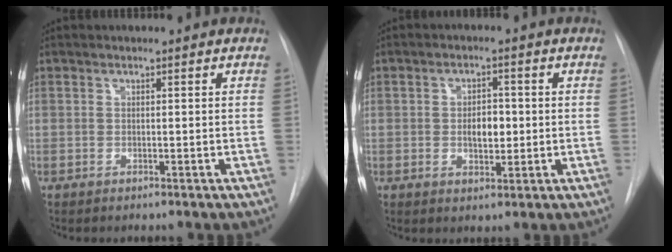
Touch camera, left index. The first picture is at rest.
{"total": 4.1, "force": [-0.1, 2.2, 3.4], "torque": [-0.050, 0.003, 0.003]}